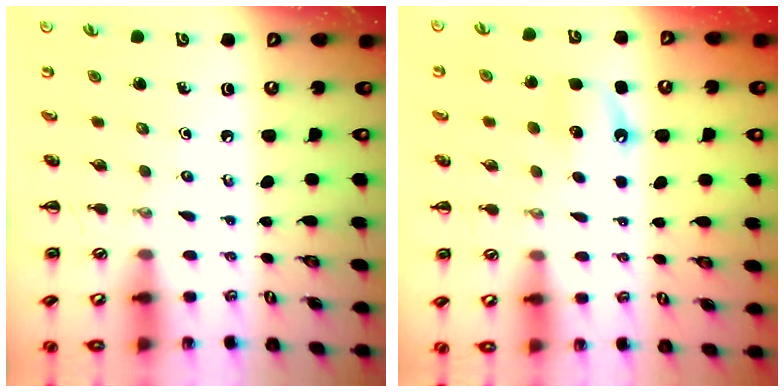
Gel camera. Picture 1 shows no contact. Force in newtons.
{"total": 5.2, "press": 4.9, "slide": 1.4}